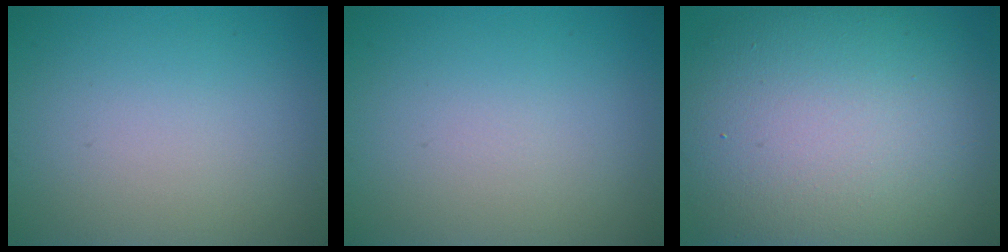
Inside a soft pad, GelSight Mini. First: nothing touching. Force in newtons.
{"total": 0.0}
{"total": 15.6, "press": 15.5, "slide": 0.8}